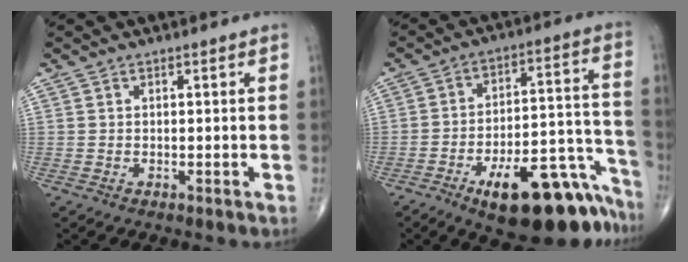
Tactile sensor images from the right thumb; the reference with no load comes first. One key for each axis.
{"total": 21.1, "fx": -13.5, "fy": 7.9, "fz": 14.2, "tx": -0.123, "ty": 0.108, "tz": -0.198}